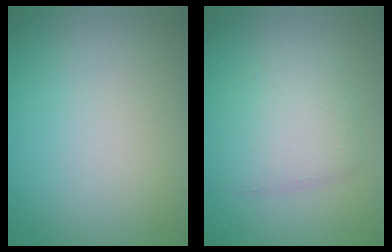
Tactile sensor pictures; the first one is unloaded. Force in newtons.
{"total": 3.5, "press": 3.5, "slide": 0.2}